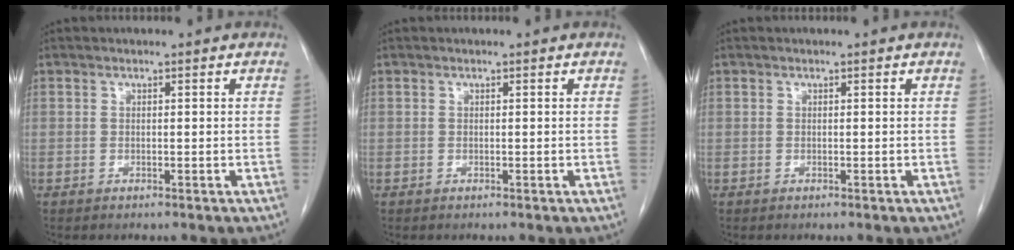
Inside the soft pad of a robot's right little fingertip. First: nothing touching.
{"total": 0.0}
{"total": 0.0}